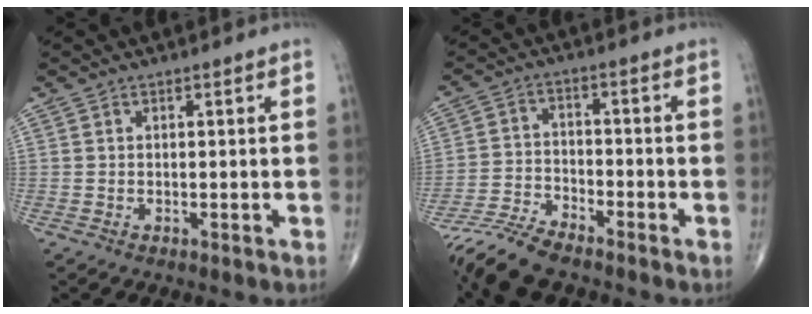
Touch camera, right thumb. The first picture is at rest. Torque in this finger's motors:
{"motor_torque": [2.09, 1.38, 0.14, -0.78, 0.03]}